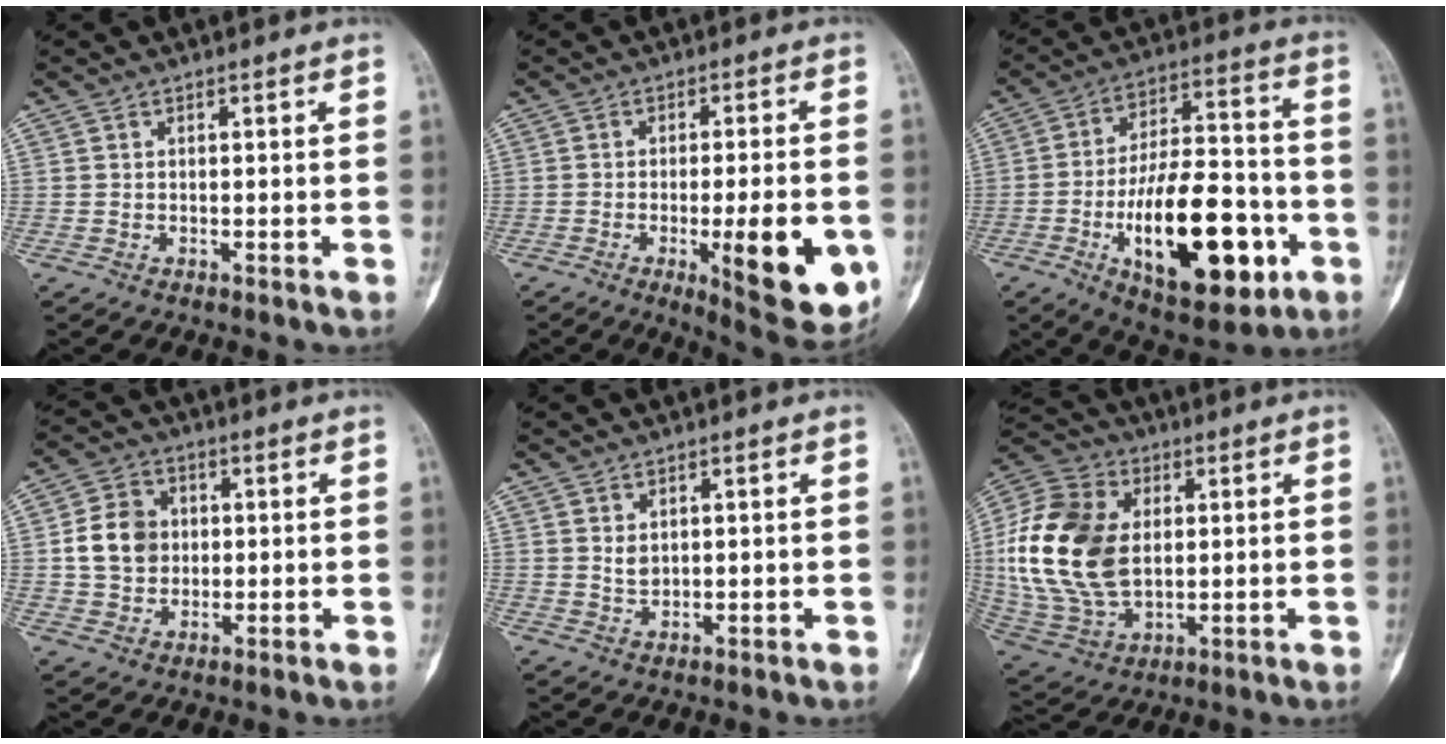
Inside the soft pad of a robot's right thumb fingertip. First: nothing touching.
{"total": 15.3, "force": [-4.2, 4.2, 14.1], "torque": [-0.179, -0.010, -0.048]}
{"total": 24.1, "force": [-7.8, 10.8, 20.1], "torque": [-0.300, 0.030, -0.110]}
{"total": 8.7, "force": [0.6, 7.4, 4.6], "torque": [-0.060, 0.006, 0.008]}
{"total": 2.1, "force": [0.7, 1.5, 1.4], "torque": [-0.019, -0.007, 0.018]}
{"total": 21.6, "force": [2.1, 14.5, 15.9], "torque": [-0.323, -0.006, 0.048]}